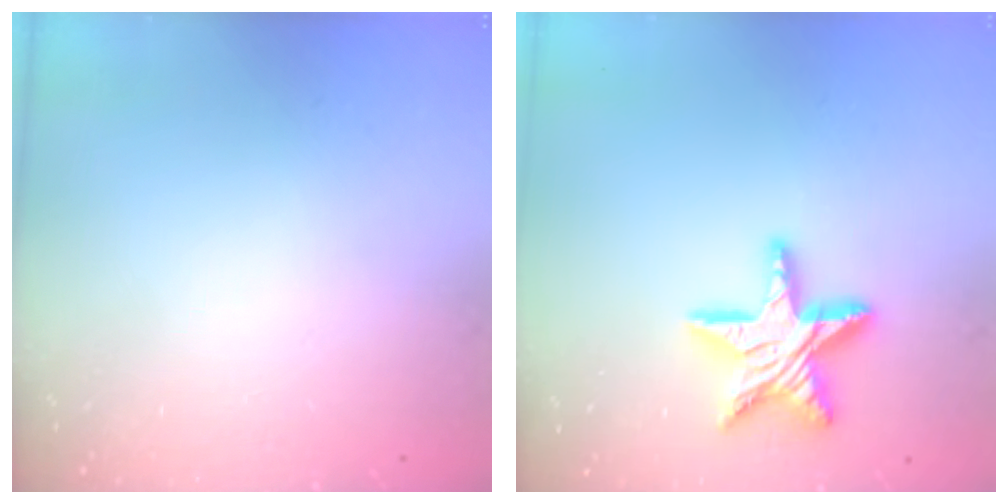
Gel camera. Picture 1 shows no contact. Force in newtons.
{"total": 15.7, "press": 15.6, "slide": 1.2}